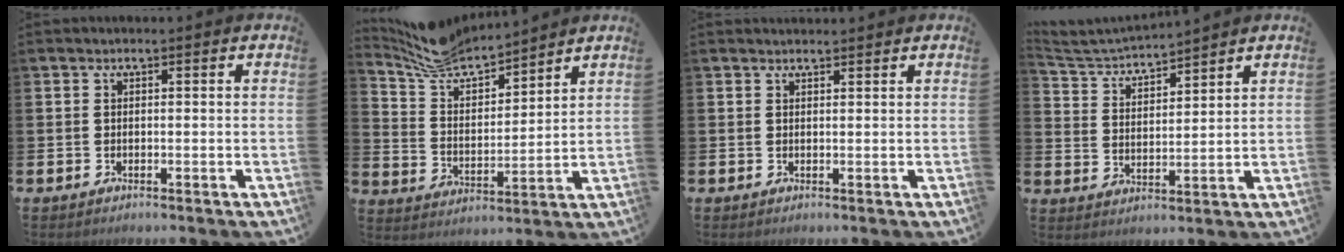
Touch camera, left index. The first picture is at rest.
{"total": 7.6, "force": [7.2, 1.9, 1.5], "torque": [-0.069, -0.041, 0.131]}
{"total": 1.2, "force": [1.2, 0.1, 0.1], "torque": [0.005, -0.002, 0.020]}
{"total": 4.1, "force": [4.1, 0.3, 0.3], "torque": [-0.026, -0.034, 0.069]}